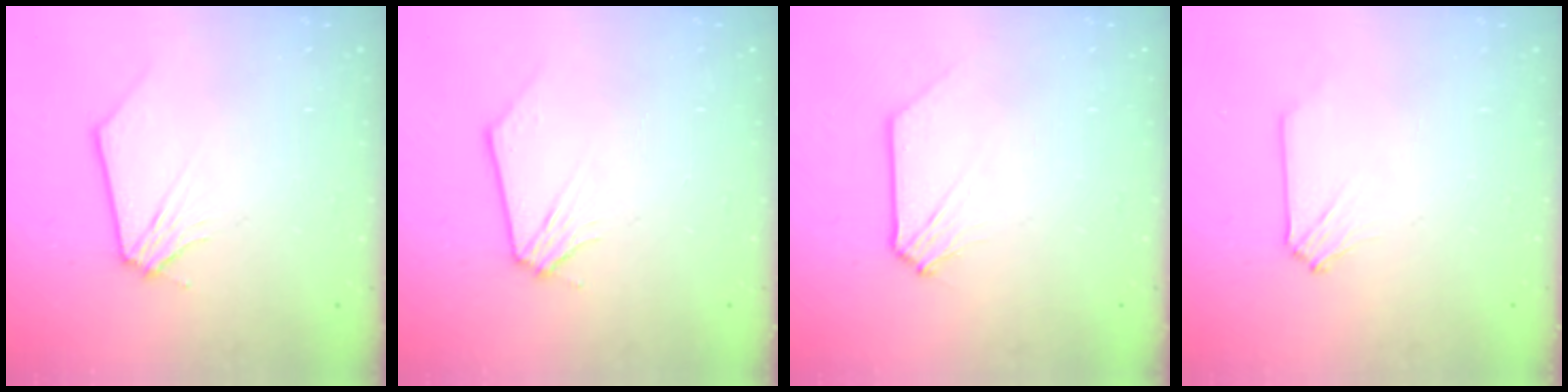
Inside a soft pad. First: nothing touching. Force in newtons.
{"total": 0.0}
{"total": 0.0}
{"total": 0.0}